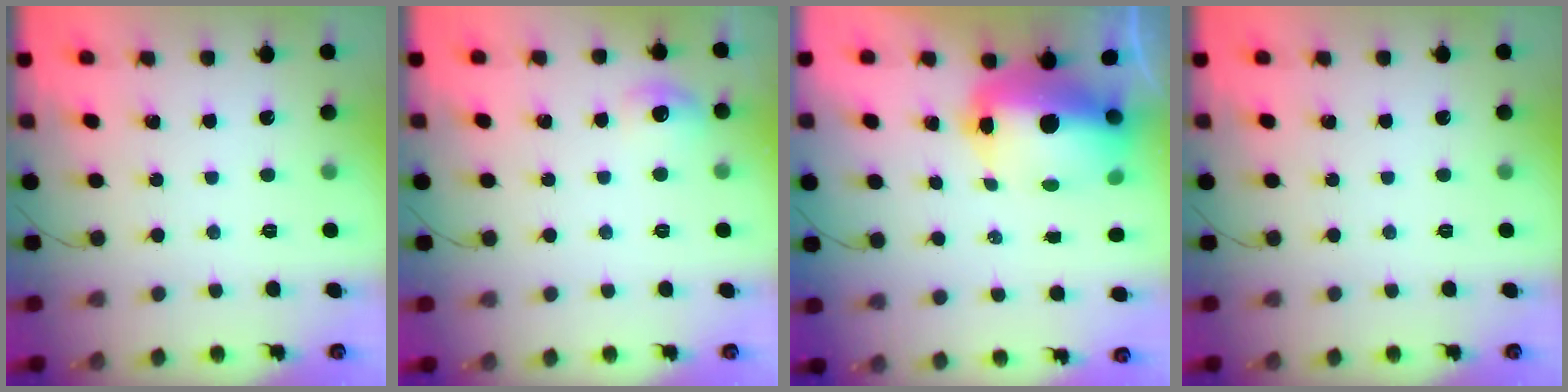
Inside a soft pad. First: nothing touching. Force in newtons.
{"total": 6.8, "press": 6.6, "slide": 1.7}
{"total": 14.9, "press": 14.4, "slide": 3.8}
{"total": 0.0}